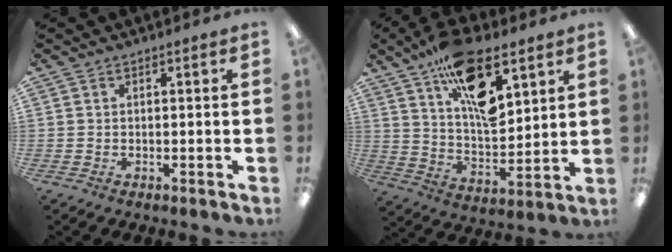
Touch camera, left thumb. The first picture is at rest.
{"total": 17.8, "force": [10.2, 8.0, 12.1], "torque": [-0.194, -0.049, 0.177]}